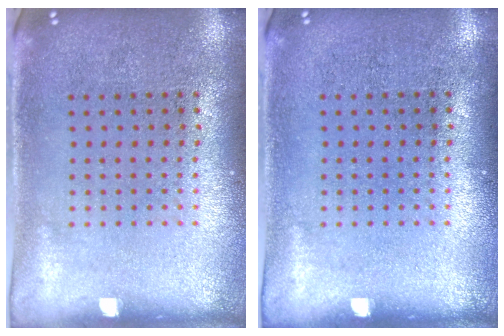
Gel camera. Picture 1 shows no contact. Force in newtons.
{"total": 0.0}